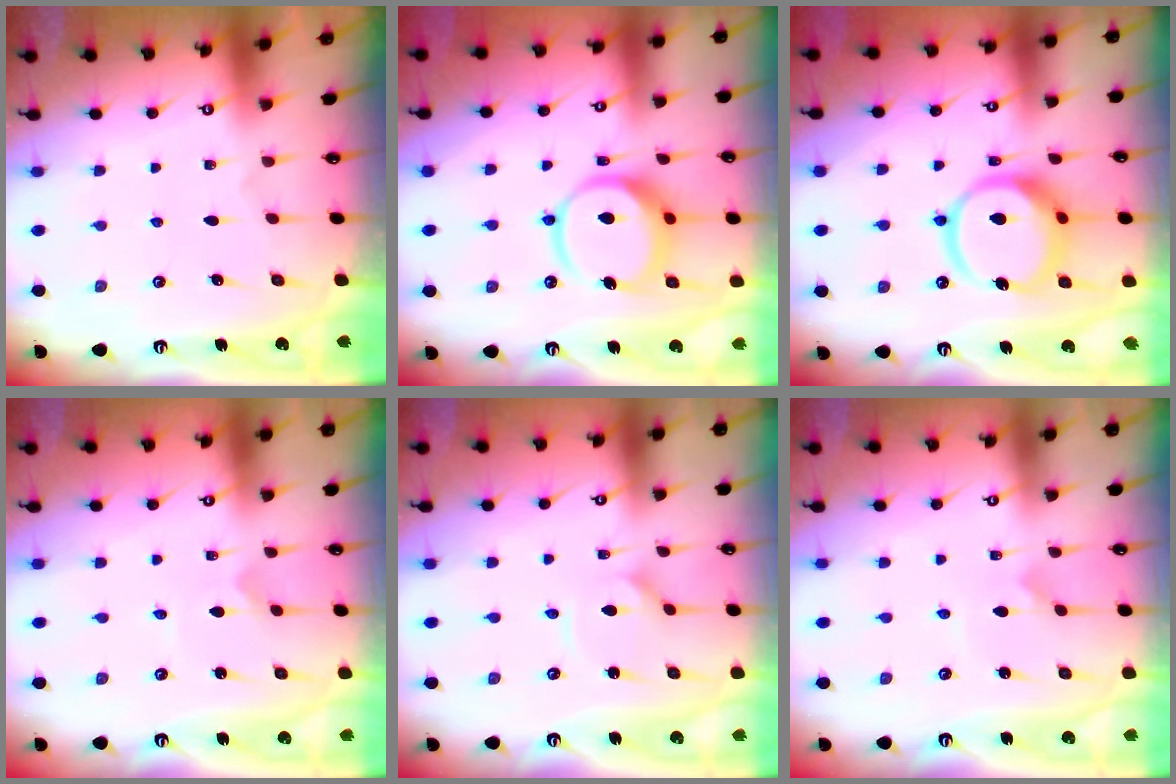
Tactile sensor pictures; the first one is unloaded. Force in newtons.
{"total": 12.3, "press": 12.2, "slide": 1.5}
{"total": 14.2, "press": 14.0, "slide": 2.3}
{"total": 1.0, "press": 1.0, "slide": 0.0}
{"total": 1.8, "press": 1.8, "slide": 0.3}
{"total": 2.9, "press": 2.8, "slide": 0.3}